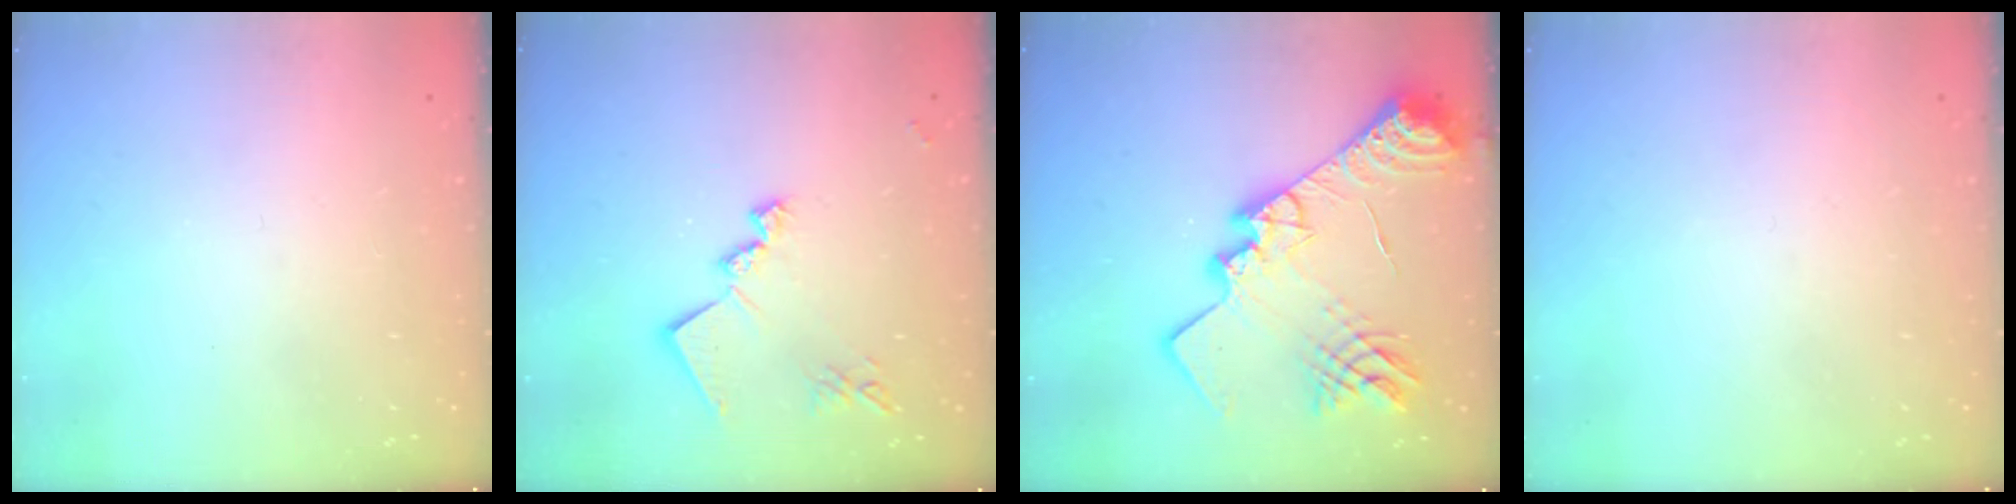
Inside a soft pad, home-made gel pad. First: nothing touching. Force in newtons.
{"total": 14.1, "press": 14.1, "slide": 0.6}
{"total": 28.3, "press": 28.2, "slide": 2.8}
{"total": 0.0}